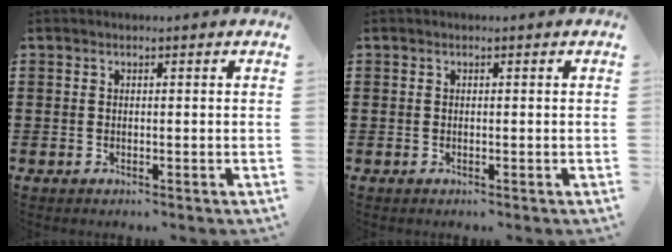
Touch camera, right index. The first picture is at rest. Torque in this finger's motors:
{"motor_torque": [-0.10, 0.33, -0.01, 0.00]}